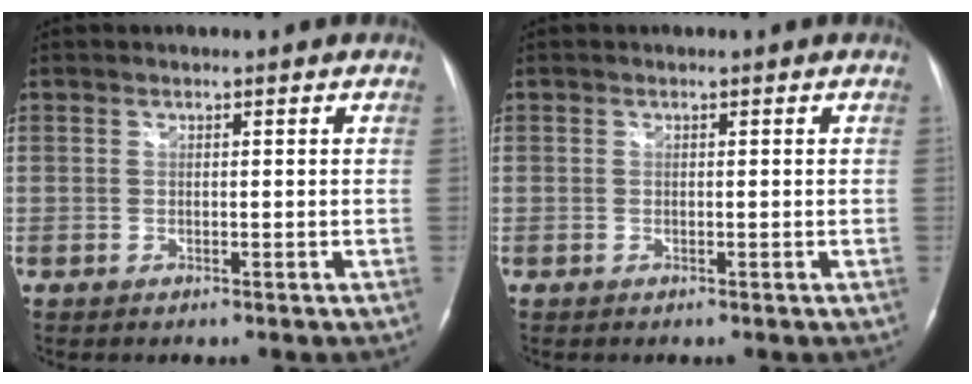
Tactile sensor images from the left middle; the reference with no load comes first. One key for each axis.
{"total": 0.0}